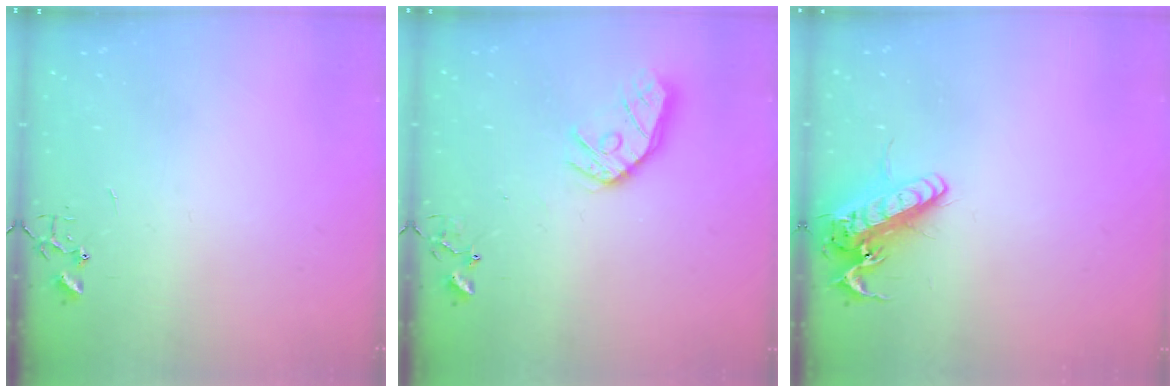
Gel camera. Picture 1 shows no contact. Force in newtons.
{"total": 12.6, "press": 12.5, "slide": 1.4}
{"total": 15.0, "press": 14.7, "slide": 2.8}